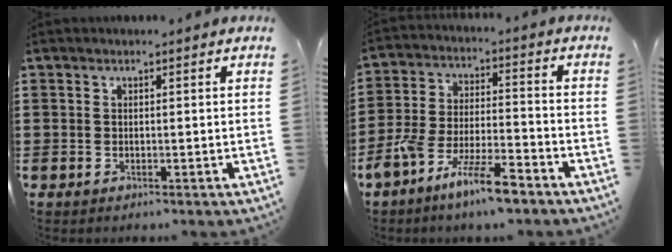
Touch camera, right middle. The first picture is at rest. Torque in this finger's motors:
{"motor_torque": [1.52, -0.62, 0.50, 0.21]}